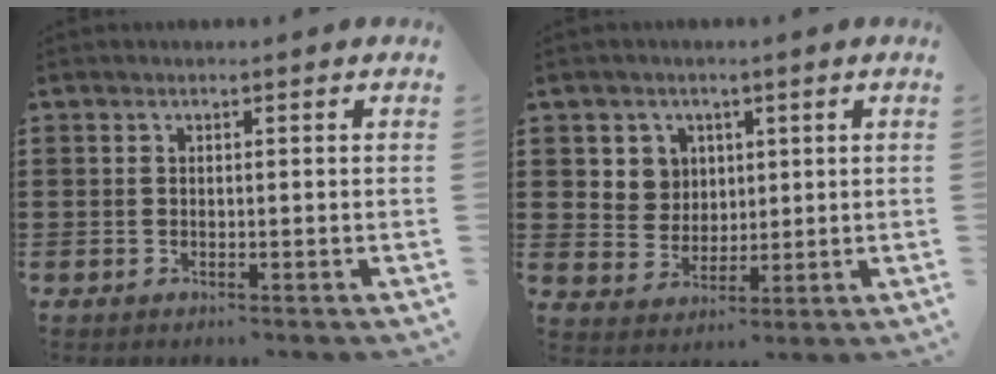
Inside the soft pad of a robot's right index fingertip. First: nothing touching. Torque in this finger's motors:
{"motor_torque": [0.33, -0.32, 0.23, 0.01]}